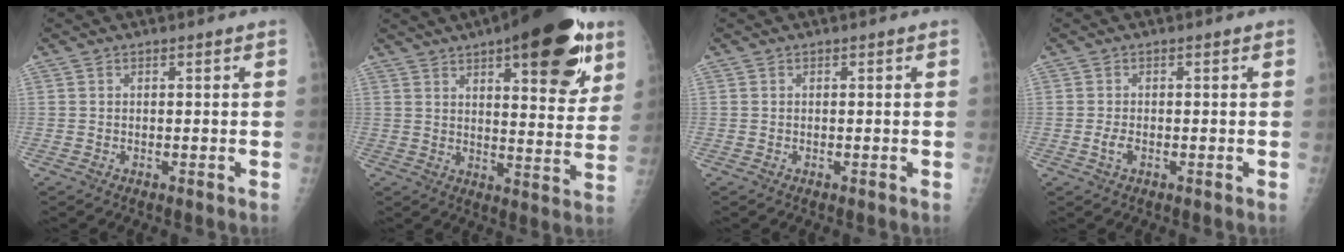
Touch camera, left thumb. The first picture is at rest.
{"total": 21.5, "force": [11.5, 7.4, 16.6], "torque": [-0.196, -0.038, 0.158]}
{"total": 0.0}
{"total": 1.7, "force": [-0.5, 0.9, 1.4], "torque": [-0.030, 0.000, -0.011]}